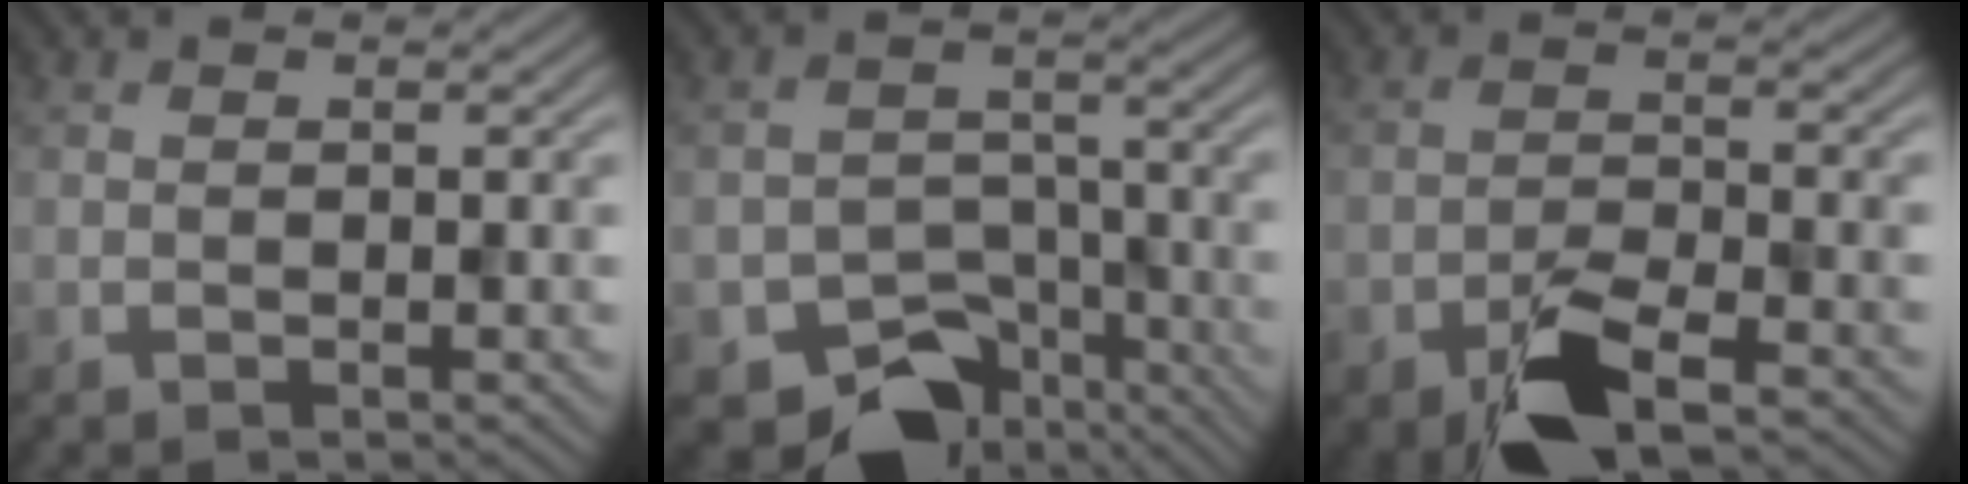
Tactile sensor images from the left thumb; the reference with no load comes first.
{"total": 9.4, "force": [-6.4, 5.8, 3.7], "torque": [-0.052, -0.020, -0.100]}
{"total": 6.4, "force": [-4.2, 2.3, 4.2], "torque": [-0.079, -0.001, -0.081]}